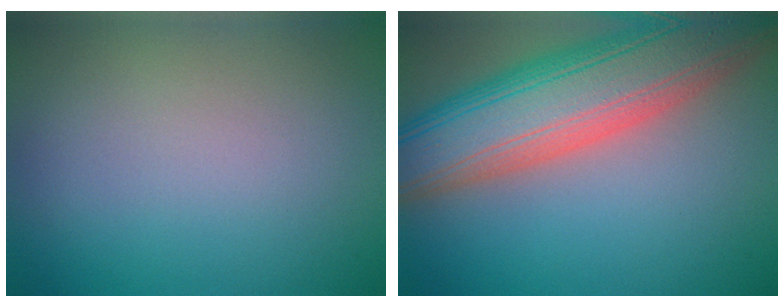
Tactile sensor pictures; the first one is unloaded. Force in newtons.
{"total": 12.1, "press": 12.1, "slide": 0.7}